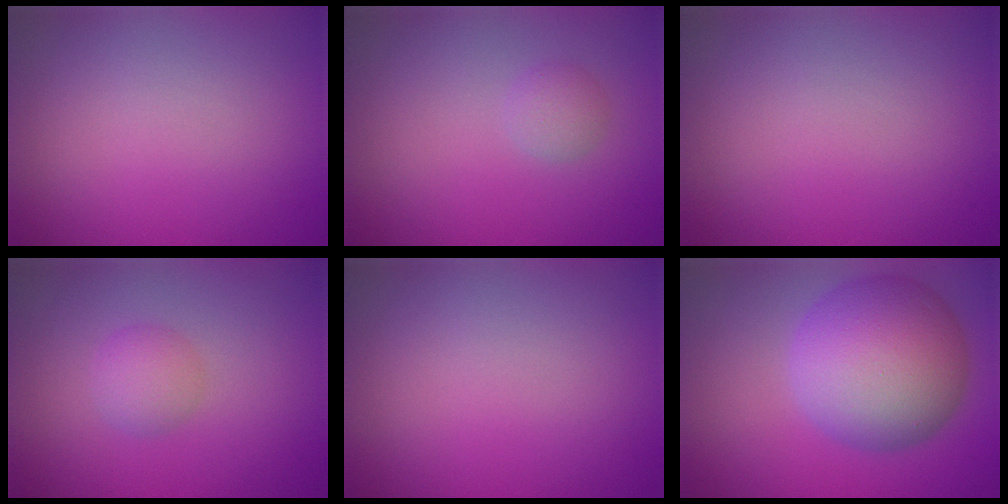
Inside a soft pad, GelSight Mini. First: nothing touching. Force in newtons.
{"total": 1.3, "press": 1.3, "slide": 0.1}
{"total": 0.0}
{"total": 1.9, "press": 1.9, "slide": 0.0}
{"total": 0.0}
{"total": 10.1, "press": 10.1, "slide": 0.3}